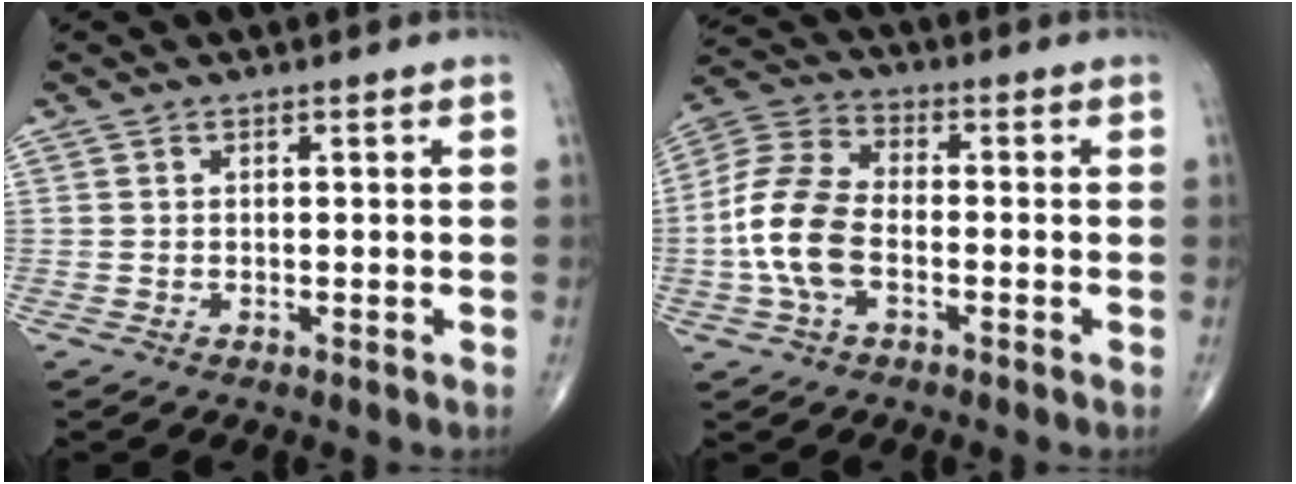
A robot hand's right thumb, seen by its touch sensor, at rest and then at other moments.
{"total": 11.8, "force": [-2.4, 6.9, 9.3], "torque": [-0.196, 0.030, -0.054]}